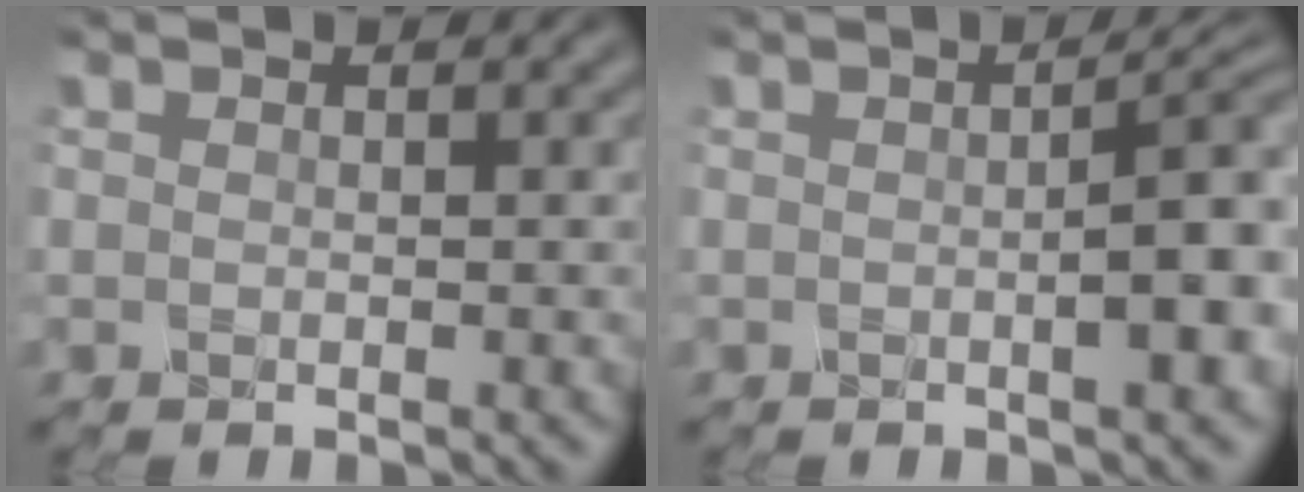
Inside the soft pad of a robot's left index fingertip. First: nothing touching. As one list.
[{"total": 6.5, "force": [-0.2, 2.0, 6.1], "torque": [-0.059, 0.014, -0.008]}]